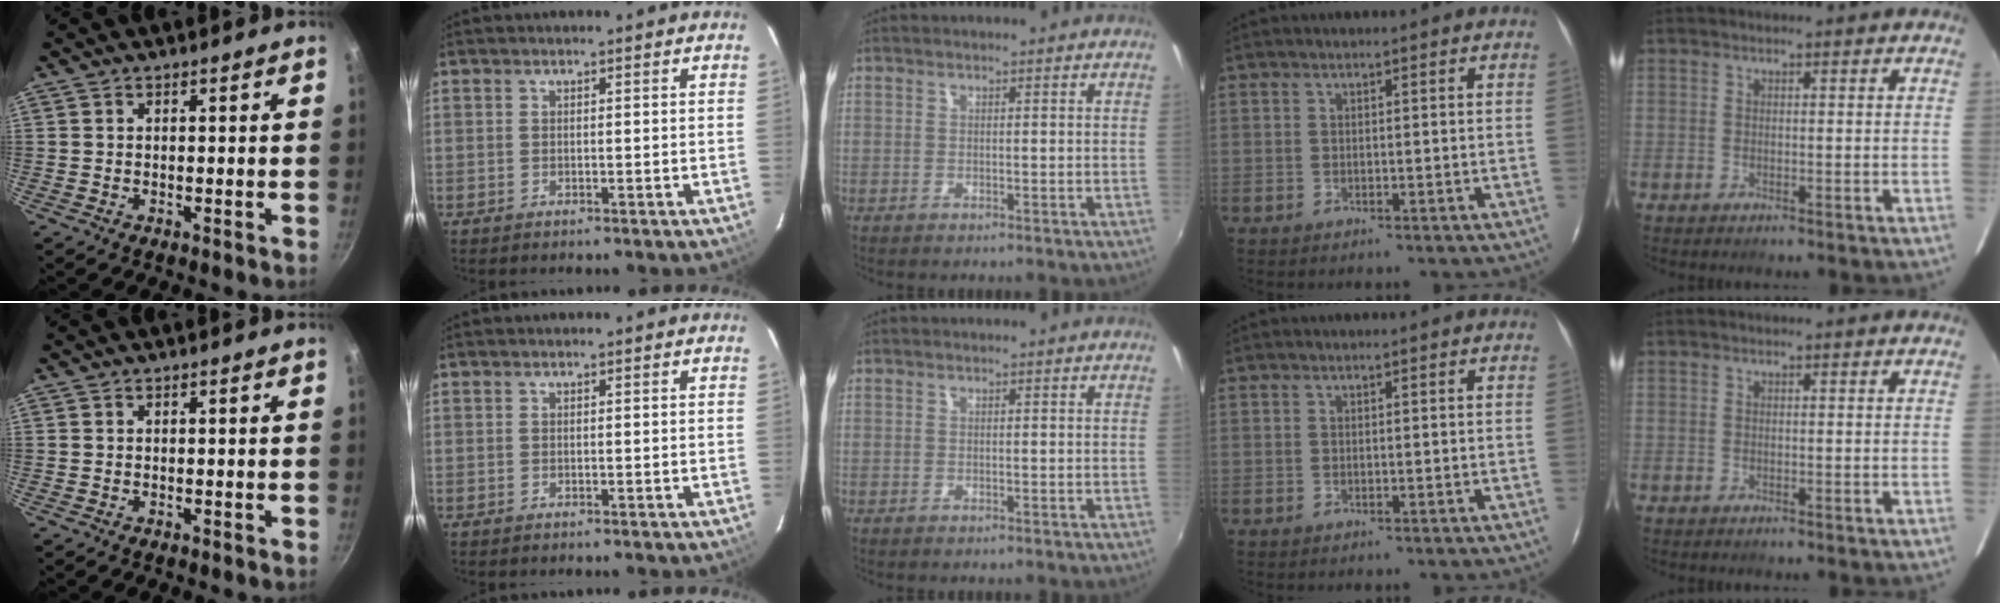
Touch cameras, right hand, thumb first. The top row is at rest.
{}